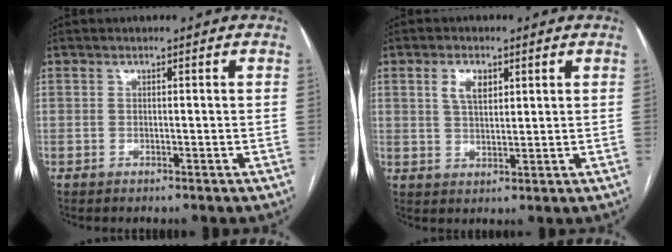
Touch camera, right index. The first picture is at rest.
{"total": 4.1, "force": [1.8, 2.1, 3.0], "torque": [-0.060, 0.006, 0.036]}